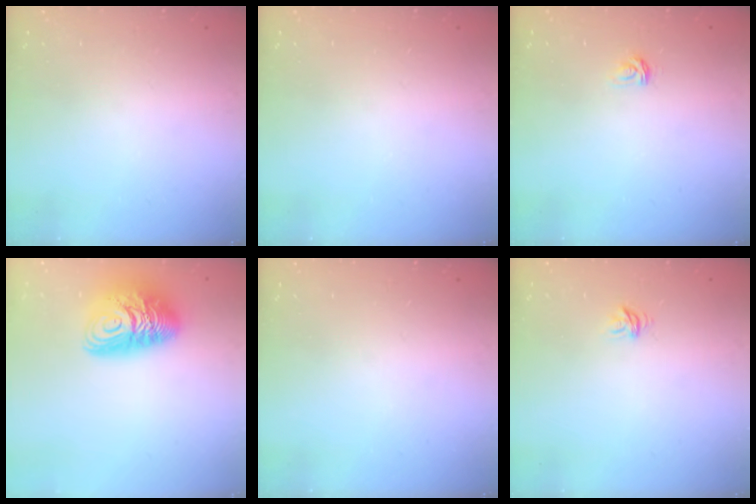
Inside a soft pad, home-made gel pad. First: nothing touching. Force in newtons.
{"total": 0.0}
{"total": 2.9, "press": 2.9, "slide": 0.4}
{"total": 12.9, "press": 12.8, "slide": 1.2}
{"total": 0.0}
{"total": 3.9, "press": 3.9, "slide": 0.1}